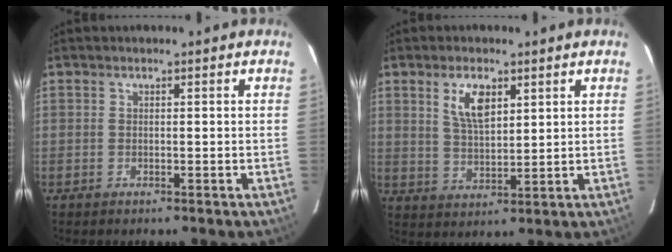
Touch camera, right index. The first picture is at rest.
{"total": 6.7, "force": [3.1, 3.0, 5.0], "torque": [-0.090, 0.004, 0.064]}